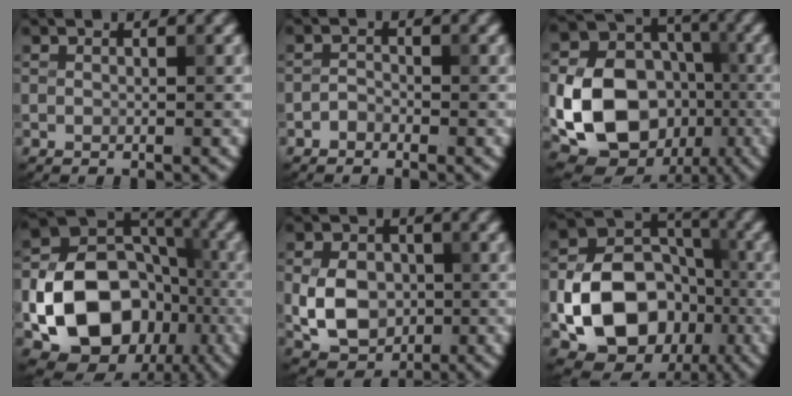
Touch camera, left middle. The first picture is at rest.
{"total": 1.0, "force": [-0.7, 0.6, 0.3], "torque": [-0.002, 0.002, -0.016]}
{"total": 12.3, "force": [-2.7, 9.5, 7.3], "torque": [-0.139, -0.012, -0.053]}
{"total": 12.8, "force": [-3.6, 9.7, 7.5], "torque": [-0.129, -0.008, -0.064]}
{"total": 5.8, "force": [-0.6, 4.4, 3.7], "torque": [-0.071, -0.001, -0.015]}
{"total": 11.4, "force": [-3.1, 8.6, 6.7], "torque": [-0.120, -0.008, -0.058]}